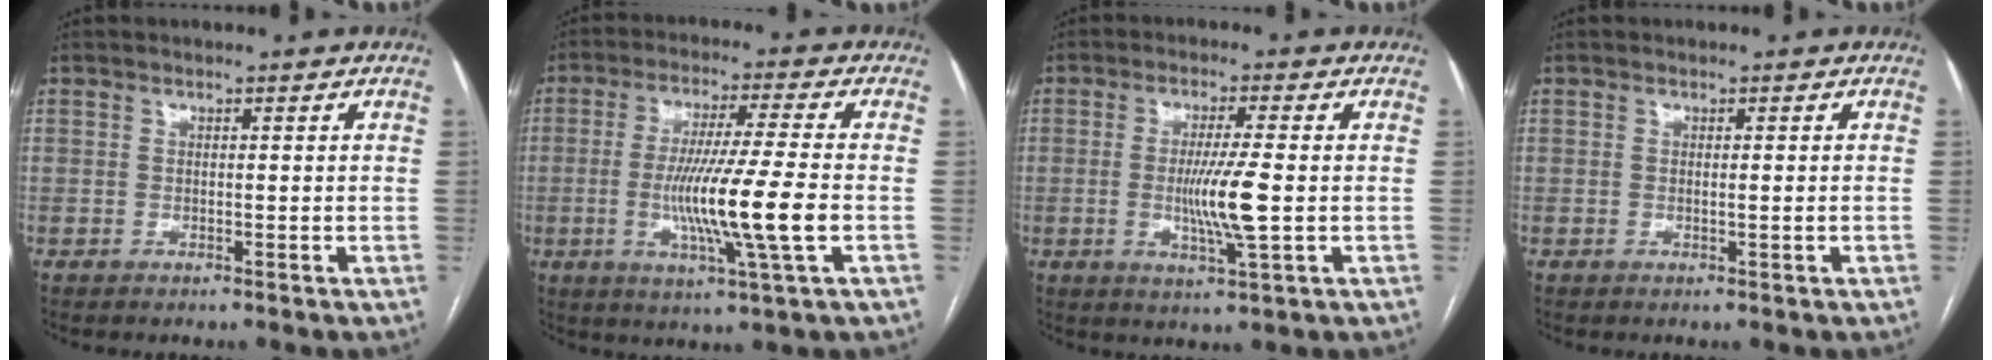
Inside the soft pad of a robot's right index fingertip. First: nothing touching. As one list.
[{"total": 12.8, "force": [-2.4, -0.9, 12.6], "torque": [-0.238, -0.018, -0.047]}, {"total": 7.6, "force": [-0.8, -0.2, 7.6], "torque": [-0.144, -0.015, -0.015]}, {"total": 0.8, "force": [-0.1, -0.2, 0.8], "torque": [-0.013, -0.003, 0.000]}]